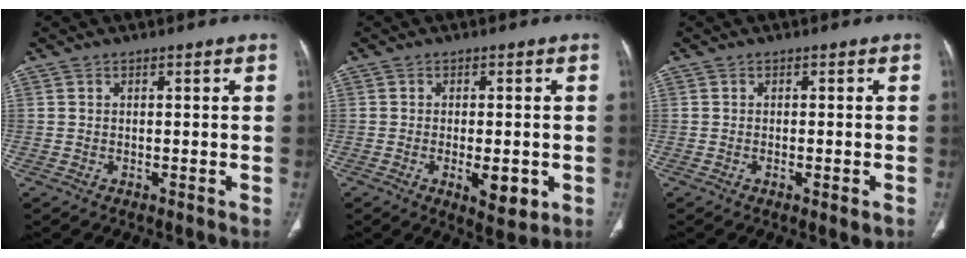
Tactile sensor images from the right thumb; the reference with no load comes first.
{"total": 6.6, "force": [-1.8, 2.6, 5.7], "torque": [-0.077, -0.009, -0.019]}
{"total": 2.6, "force": [-1.0, 0.7, 2.3], "torque": [-0.035, -0.001, -0.009]}